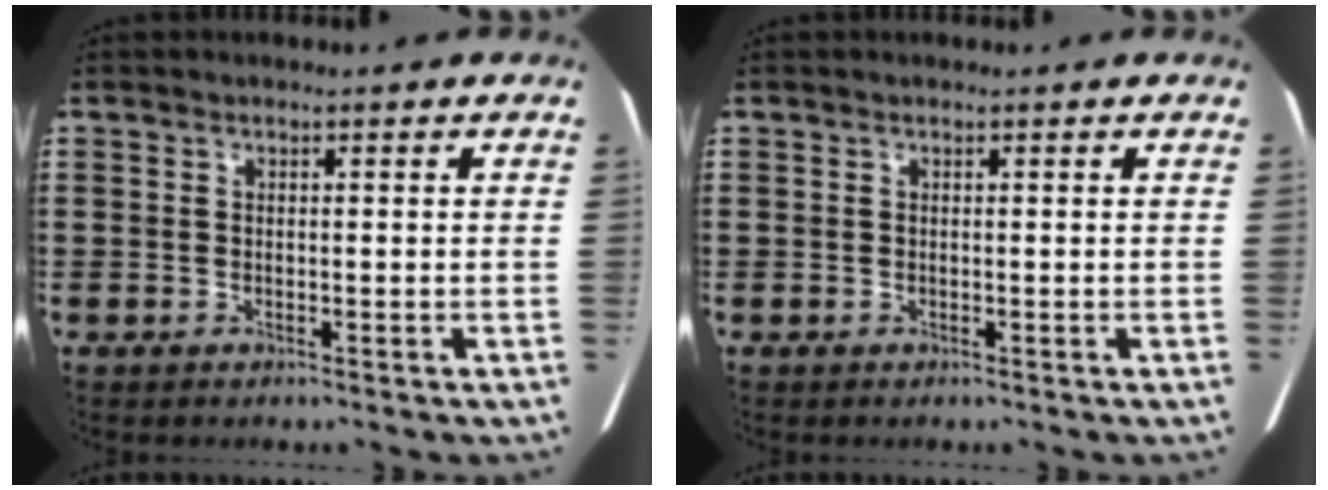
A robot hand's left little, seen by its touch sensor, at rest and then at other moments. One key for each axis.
{"total": 0.0}